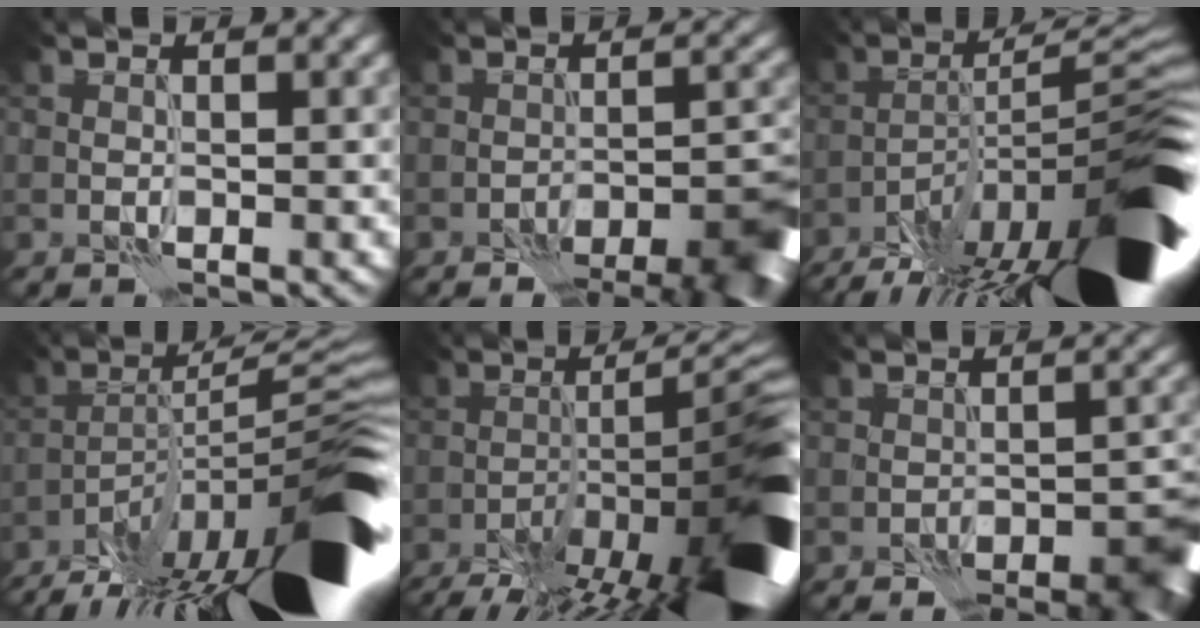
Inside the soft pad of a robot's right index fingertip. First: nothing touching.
{"total": 8.5, "force": [-6.1, 3.4, 4.9], "torque": [-0.050, -0.006, -0.058]}
{"total": 18.0, "force": [-11.6, 4.1, 13.2], "torque": [-0.170, 0.006, -0.191]}
{"total": 16.5, "force": [-10.1, 3.2, 12.6], "torque": [-0.169, 0.018, -0.180]}
{"total": 14.9, "force": [-7.4, 4.1, 12.3], "torque": [-0.173, 0.007, -0.119]}
{"total": 5.5, "force": [-3.7, 2.4, 3.3], "torque": [-0.031, -0.001, -0.037]}